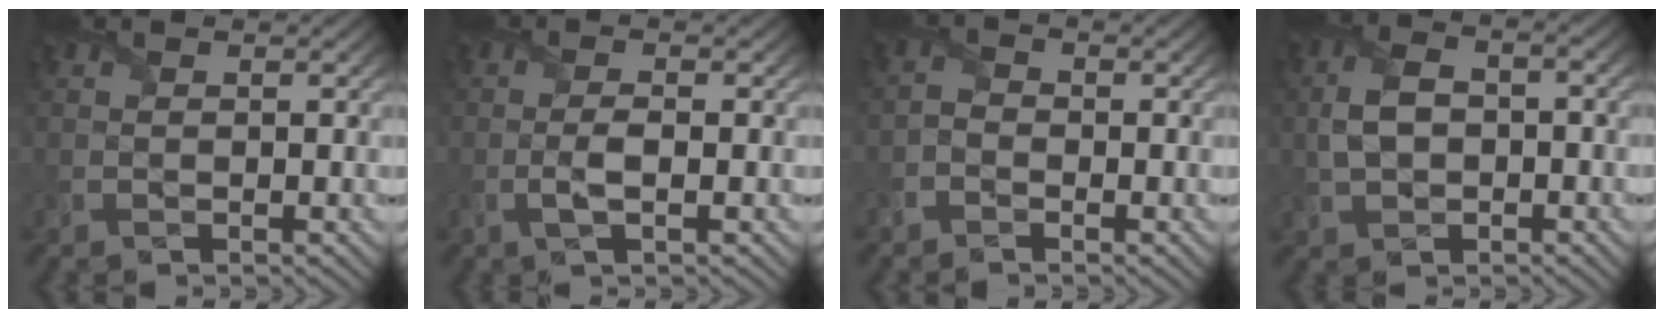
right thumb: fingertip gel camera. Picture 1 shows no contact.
{"total": 2.2, "force": [-0.6, 0.5, 2.1], "torque": [-0.045, 0.001, -0.018]}
{"total": 1.6, "force": [-1.2, 0.9, 0.5], "torque": [-0.011, 0.003, -0.032]}
{"total": 6.0, "force": [-0.4, 3.8, 4.7], "torque": [-0.107, 0.002, -0.013]}